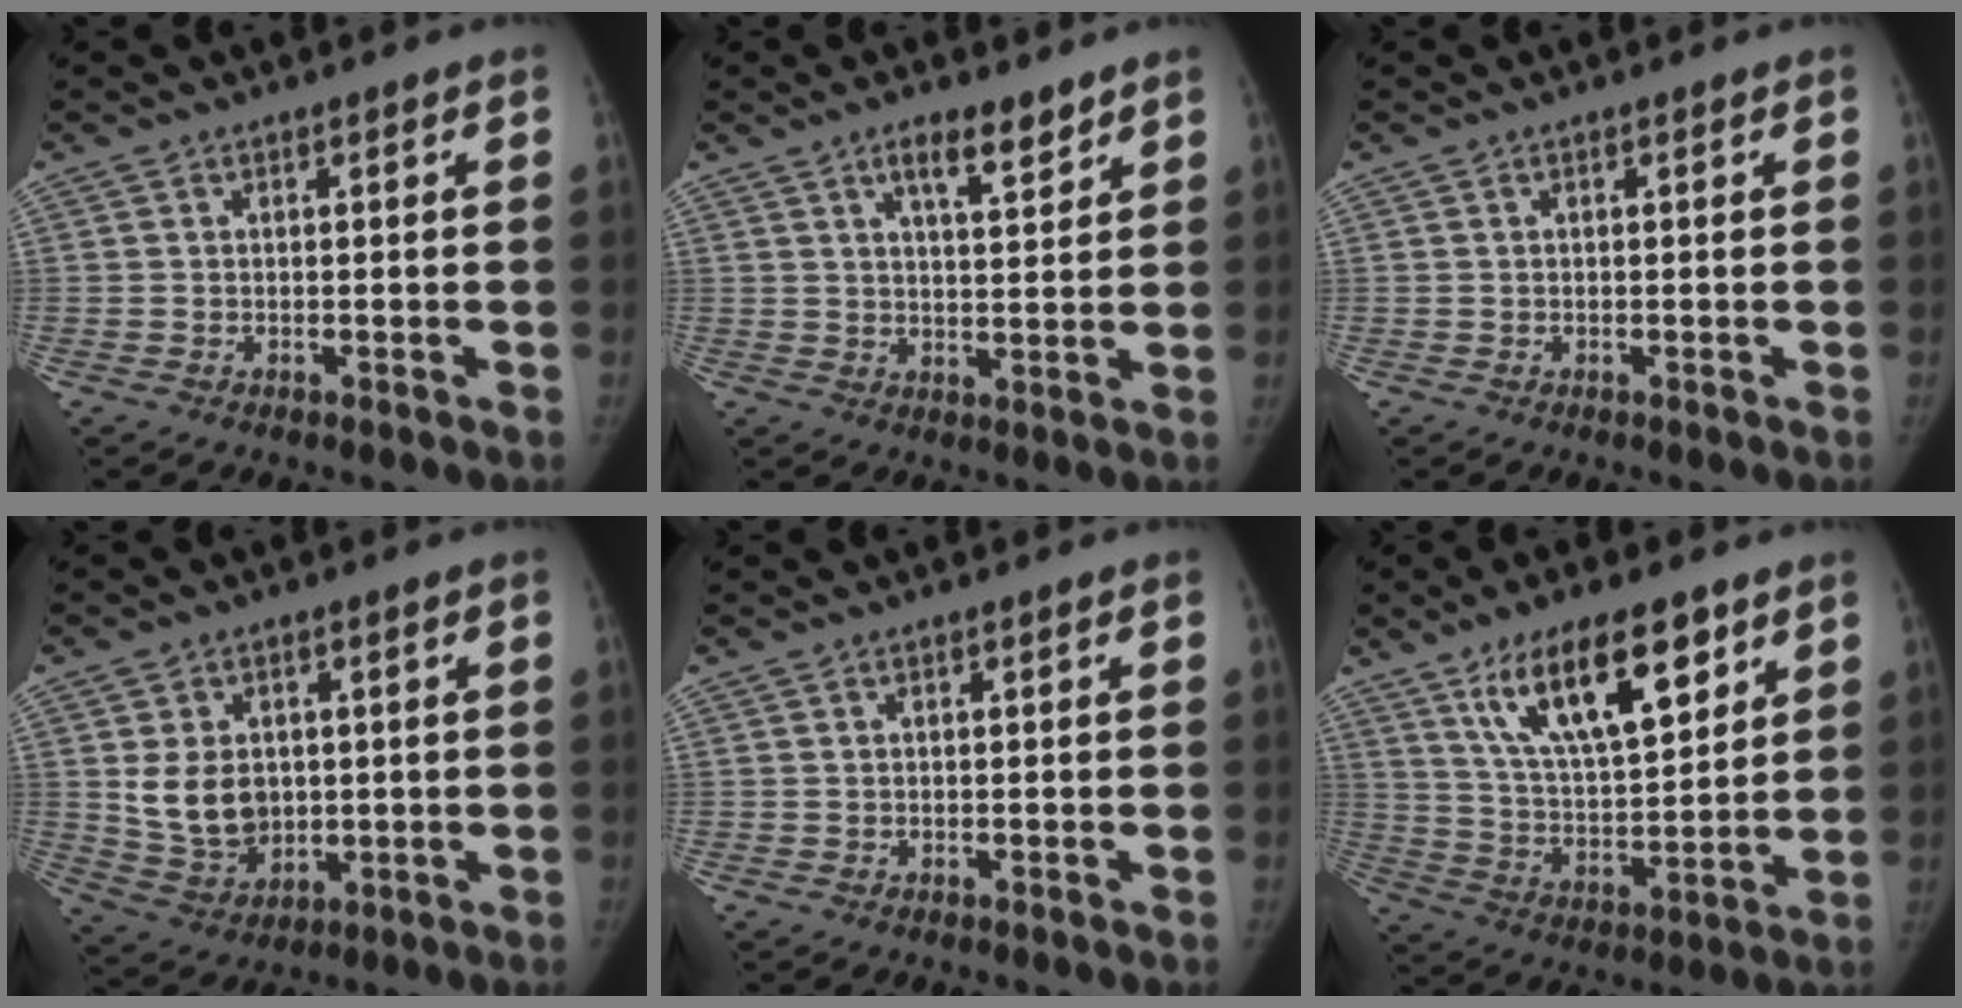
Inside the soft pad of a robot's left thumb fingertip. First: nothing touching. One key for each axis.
{"total": 6.2, "fx": 4.3, "fy": 1.9, "fz": 4.0, "tx": -0.049, "ty": -0.031, "tz": 0.071}
{"total": 0.0}
{"total": 9.4, "fx": 1.0, "fy": 7.2, "fz": 5.9, "tx": -0.074, "ty": -0.016, "tz": 0.038}
{"total": 0.0}
{"total": 17.4, "fx": 9.7, "fy": 6.4, "fz": 12.9, "tx": -0.187, "ty": -0.042, "tz": 0.177}